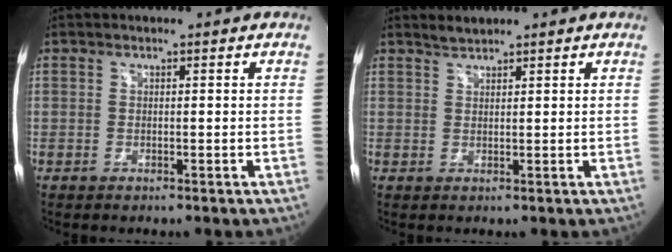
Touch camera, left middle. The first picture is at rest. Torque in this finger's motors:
{"motor_torque": [0.13, 0.08, -0.11, -0.01]}